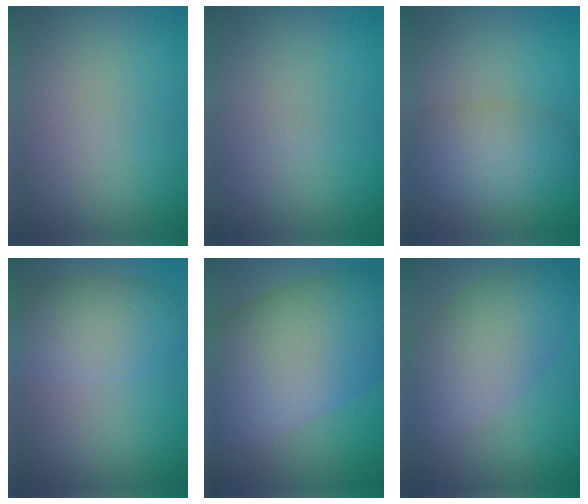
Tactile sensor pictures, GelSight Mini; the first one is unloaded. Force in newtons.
{"total": 0.0}
{"total": 4.4, "press": 4.3, "slide": 0.3}
{"total": 5.7, "press": 5.7, "slide": 0.2}
{"total": 14.9, "press": 14.8, "slide": 0.4}
{"total": 7.7, "press": 7.7, "slide": 0.5}